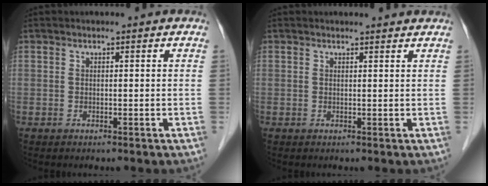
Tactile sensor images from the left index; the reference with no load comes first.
{"total": 1.8, "force": [1.8, 0.0, 0.1], "torque": [-0.009, -0.005, 0.017]}